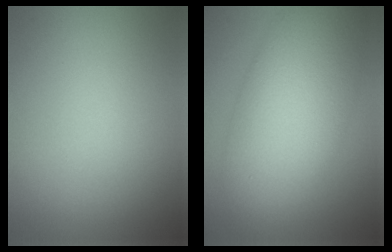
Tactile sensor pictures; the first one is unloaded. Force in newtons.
{"total": 9.5, "press": 9.5, "slide": 0.4}